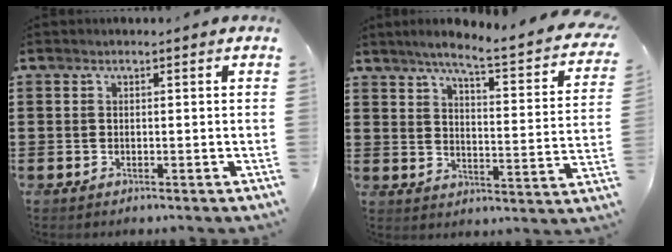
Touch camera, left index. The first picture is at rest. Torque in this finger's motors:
{"motor_torque": [1.08, -1.06, 0.73, 0.11]}